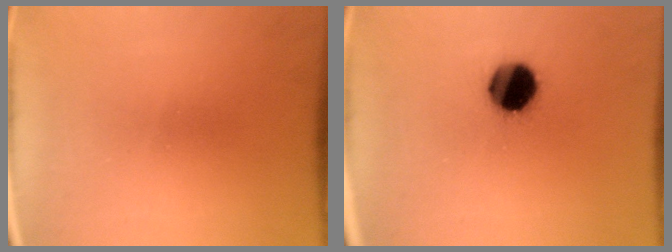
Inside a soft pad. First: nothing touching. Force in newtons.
{"total": 11.5}